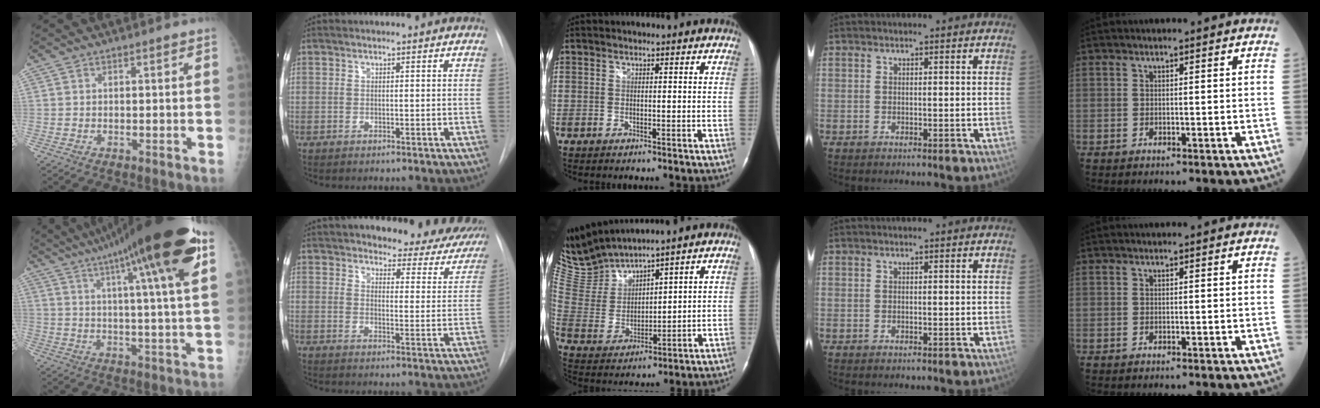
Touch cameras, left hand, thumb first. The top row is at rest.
{"thumb": {"total": 25.1, "force": [13.4, 2.6, 21.1], "torque": [-0.325, -0.009, 0.189]}, "index": {"total": 15.6, "force": [14.1, 4.8, 4.8], "torque": [-0.023, -0.038, 0.150]}, "middle": {"total": 9.2, "force": [9.1, -0.5, 1.1], "torque": [-0.056, 0.003, 0.209]}}